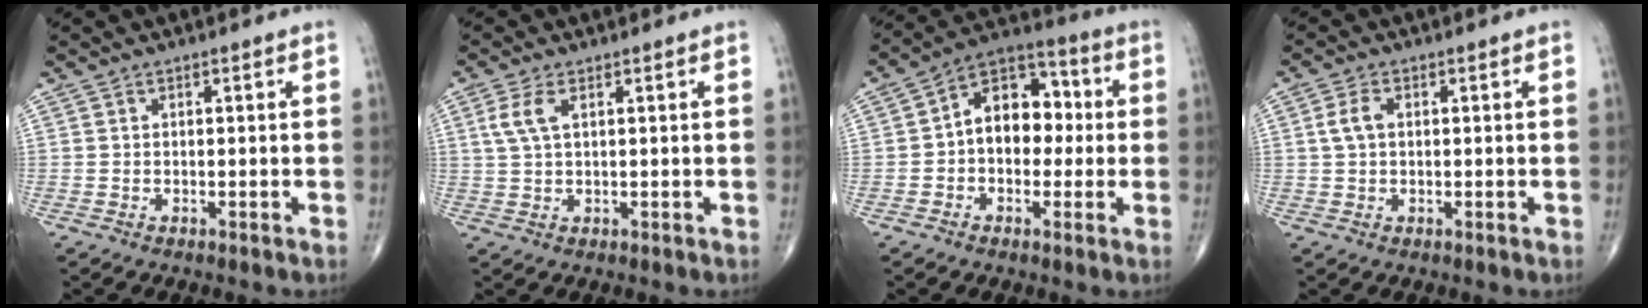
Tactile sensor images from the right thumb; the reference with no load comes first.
{"total": 4.4, "force": [1.5, 1.8, 3.7], "torque": [-0.091, 0.006, 0.035]}
{"total": 12.3, "force": [0.2, 8.5, 8.9], "torque": [-0.097, 0.040, -0.011]}
{"total": 3.5, "force": [0.6, 2.1, 2.7], "torque": [-0.061, 0.007, 0.012]}